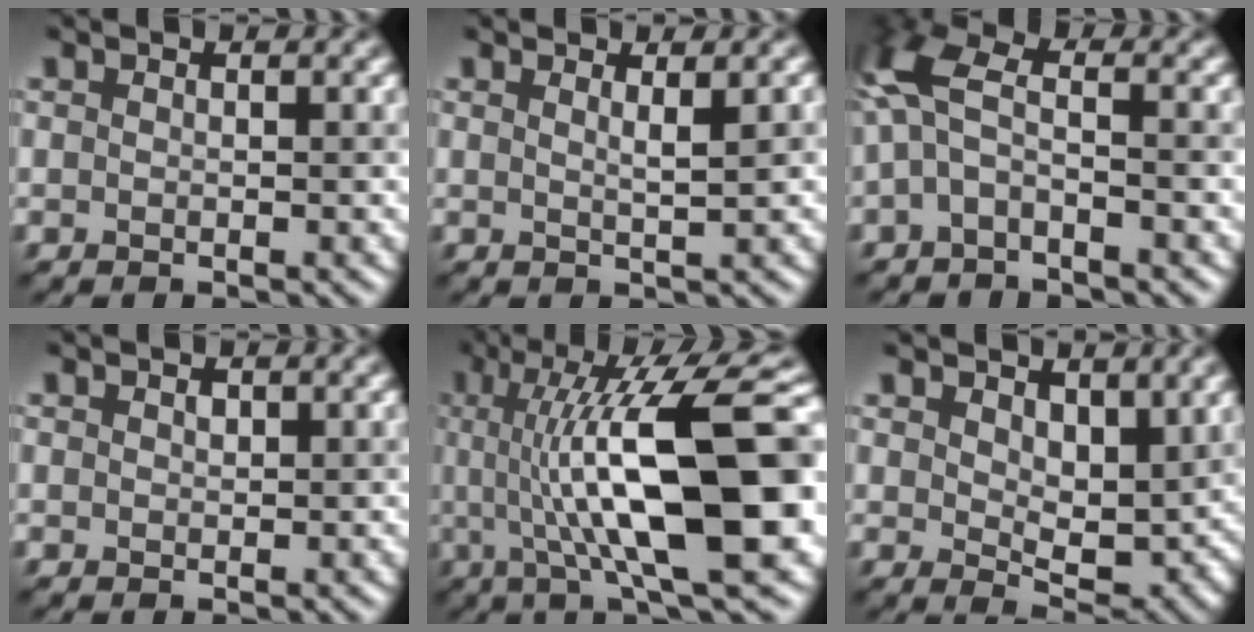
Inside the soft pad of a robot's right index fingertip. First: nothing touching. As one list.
[{"total": 1.3, "force": [0.6, 0.3, 1.2], "torque": [-0.015, -0.001, 0.008]}, {"total": 4.0, "force": [-0.4, 1.7, 3.6], "torque": [-0.093, 0.013, -0.016]}, {"total": 0.6, "force": [0.3, 0.3, -0.4], "torque": [-0.002, -0.003, 0.008]}, {"total": 13.7, "force": [0.6, 3.6, 13.2], "torque": [-0.198, 0.010, 0.008]}, {"total": 4.1, "force": [1.6, 2.5, 2.8], "torque": [-0.050, -0.017, 0.037]}]